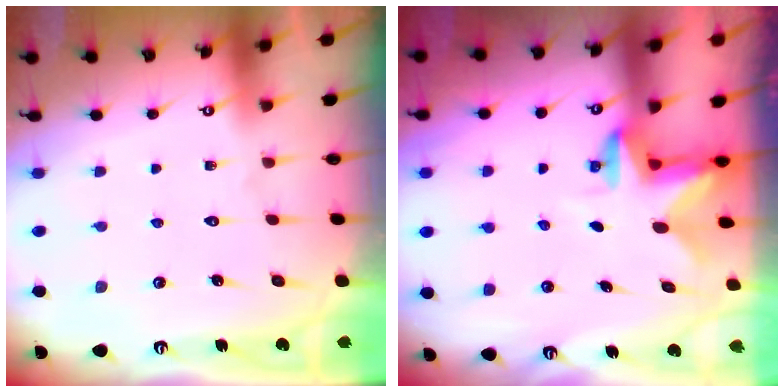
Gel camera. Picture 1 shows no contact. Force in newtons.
{"total": 2.7, "press": 2.6, "slide": 0.5}